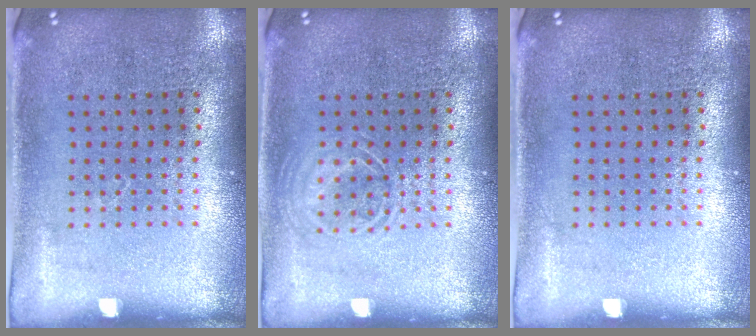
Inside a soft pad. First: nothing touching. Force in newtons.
{"total": 1.7, "press": 1.7, "slide": 0.3}
{"total": 0.0}